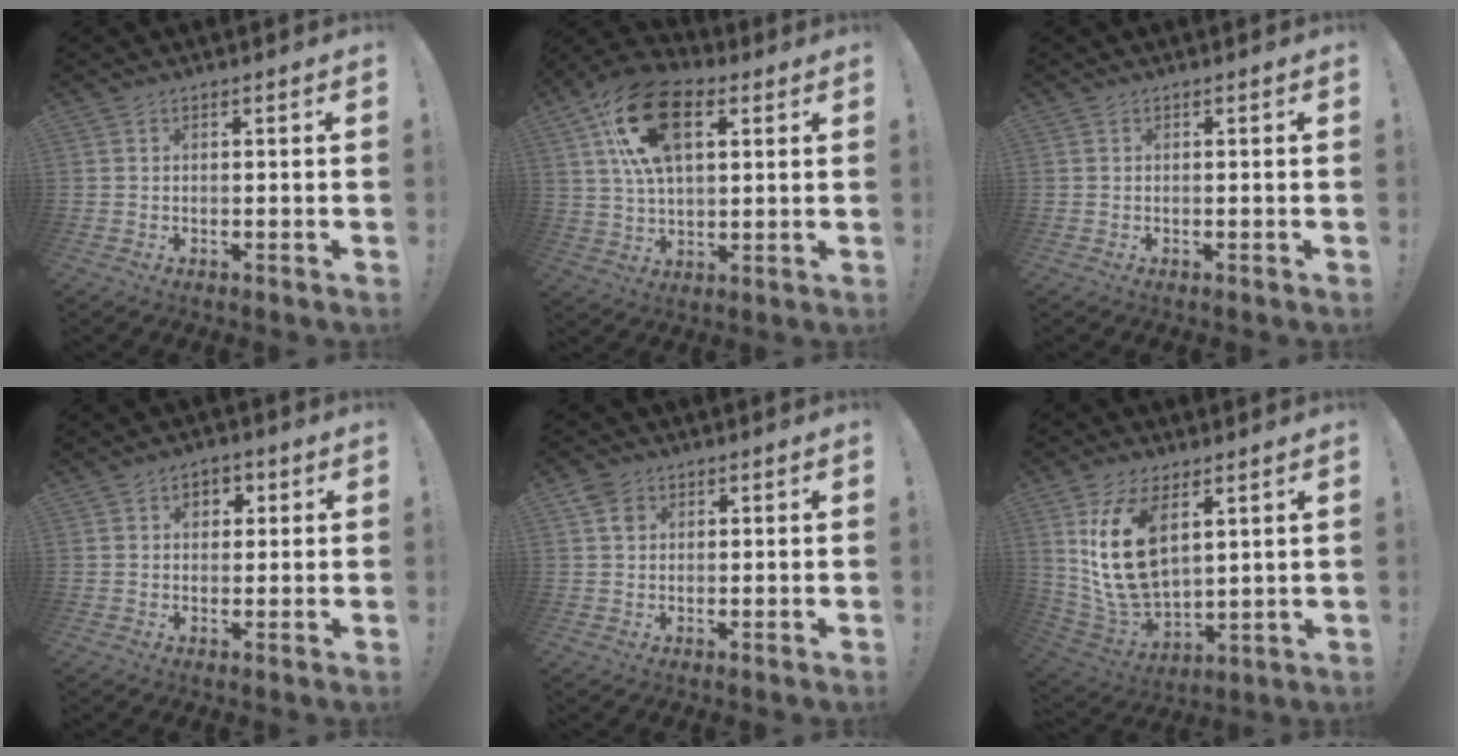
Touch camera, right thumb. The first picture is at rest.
{"total": 19.6, "force": [7.3, 11.0, 14.6], "torque": [-0.252, -0.008, 0.127]}
{"total": 0.0}
{"total": 4.0, "force": [1.5, 3.0, 2.1], "torque": [-0.019, 0.000, 0.022]}
{"total": 3.8, "force": [1.9, 2.8, 1.8], "torque": [-0.024, -0.003, 0.035]}
{"total": 17.3, "force": [6.8, 10.3, 12.1], "torque": [-0.251, -0.033, 0.122]}